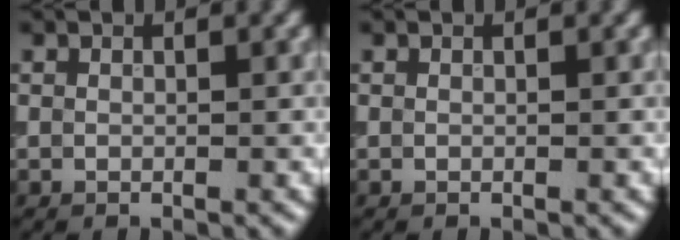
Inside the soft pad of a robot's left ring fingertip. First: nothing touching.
{"total": 0.0}